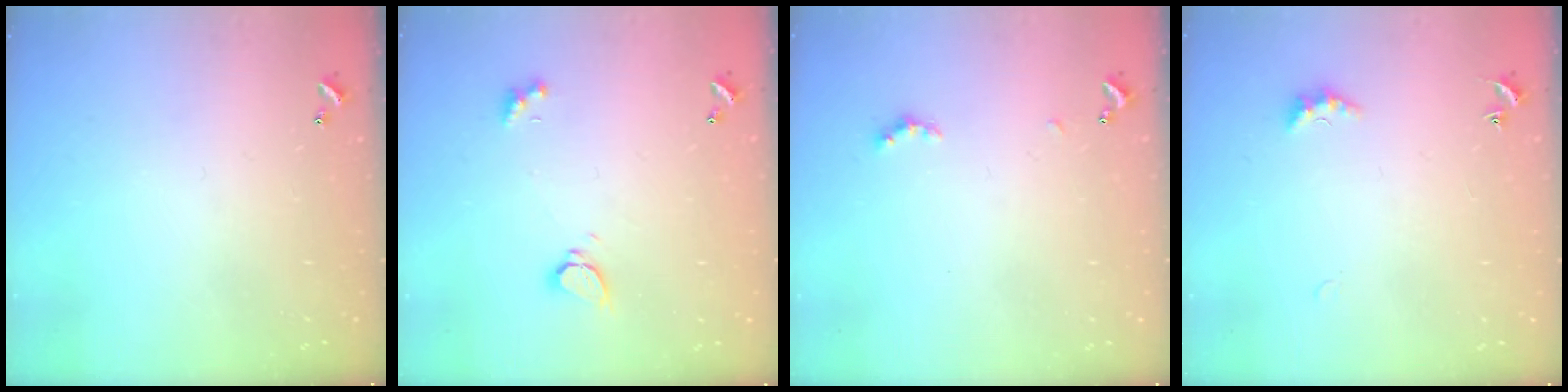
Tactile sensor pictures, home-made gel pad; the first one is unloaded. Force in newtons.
{"total": 2.4, "press": 2.3, "slide": 0.4}
{"total": 2.6, "press": 2.6, "slide": 0.6}
{"total": 2.0, "press": 1.9, "slide": 0.6}